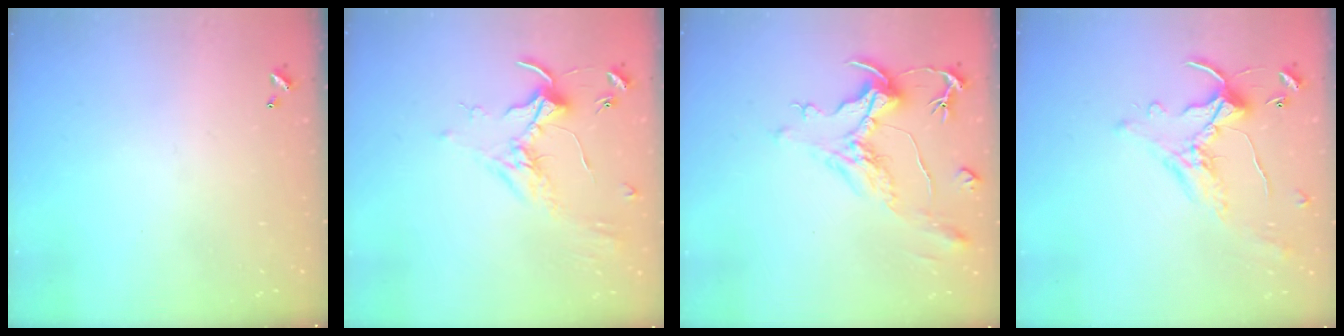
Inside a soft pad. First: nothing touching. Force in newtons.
{"total": 1.8, "press": 1.8, "slide": 0.4}
{"total": 1.7, "press": 1.3, "slide": 1.2}
{"total": 1.7, "press": 1.5, "slide": 0.8}